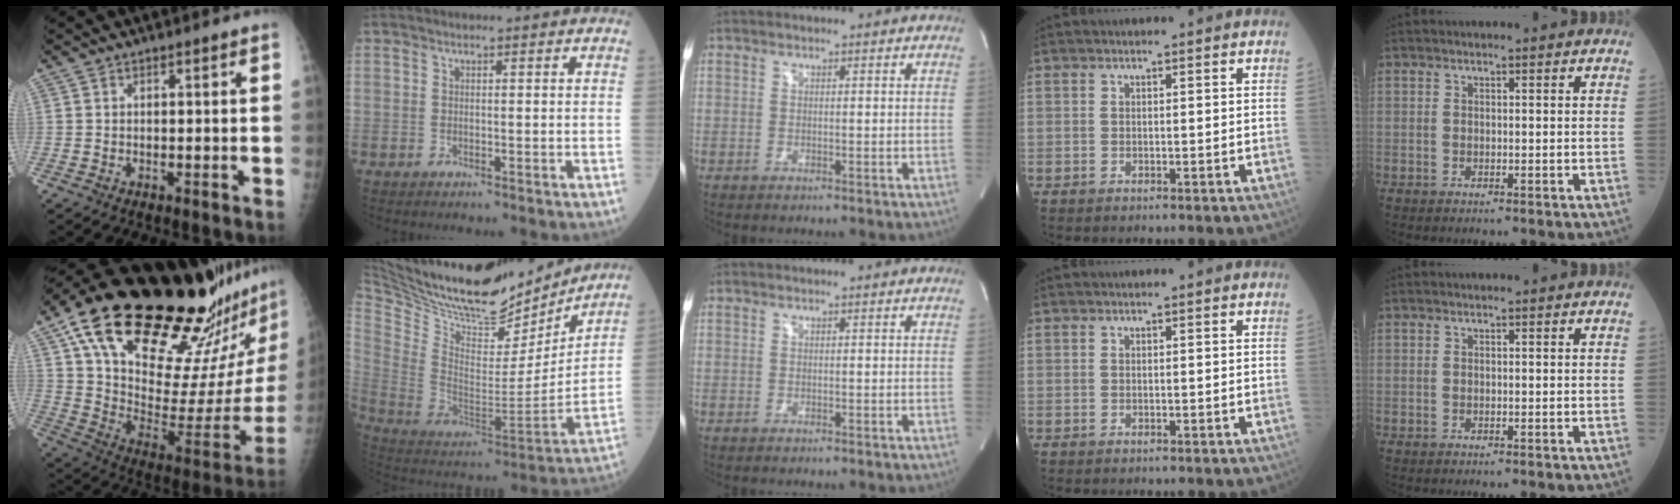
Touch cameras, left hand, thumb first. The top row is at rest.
{"thumb": {"total": 35.8, "force": [24.5, 10.1, 24.2], "torque": [-0.356, -0.077, 0.380]}, "index": {"total": 30.7, "force": [26.5, 8.1, 13.2], "torque": [-0.263, -0.034, 0.408]}}